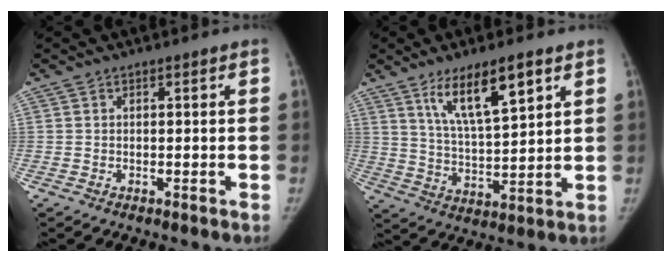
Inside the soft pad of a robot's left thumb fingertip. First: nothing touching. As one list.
[{"total": 12.3, "force": [6.9, 3.2, 9.6], "torque": [-0.158, -0.036, 0.131]}]